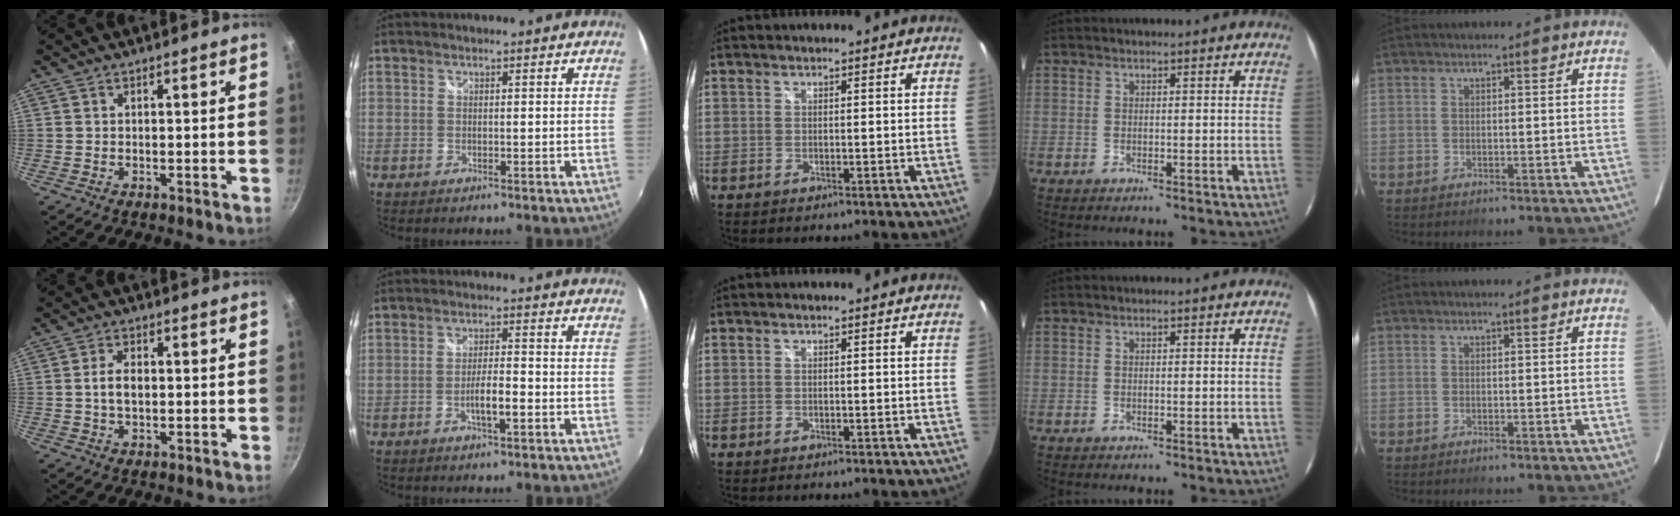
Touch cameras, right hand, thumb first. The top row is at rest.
{"thumb": {"total": 4.2, "force": [0.1, 2.5, 3.3], "torque": [-0.053, 0.009, -0.003]}, "index": {"total": 4.5, "force": [-1.8, 0.8, 4.0], "torque": [-0.075, 0.000, -0.031]}}